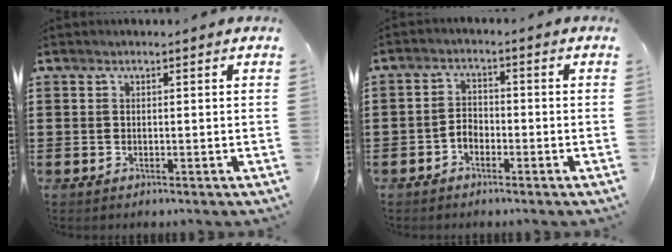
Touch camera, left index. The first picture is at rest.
{"total": 2.3, "force": [-1.6, 1.3, 1.1], "torque": [-0.025, 0.007, -0.033]}